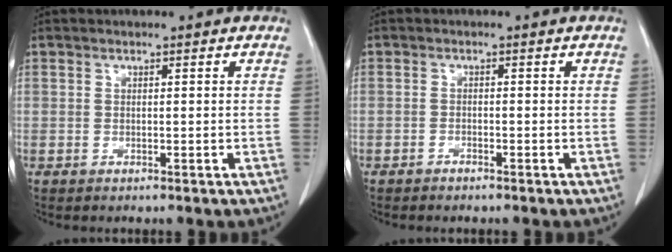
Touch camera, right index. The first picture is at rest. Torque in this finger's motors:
{"motor_torque": [0.22, -0.19, 0.03, -0.03]}